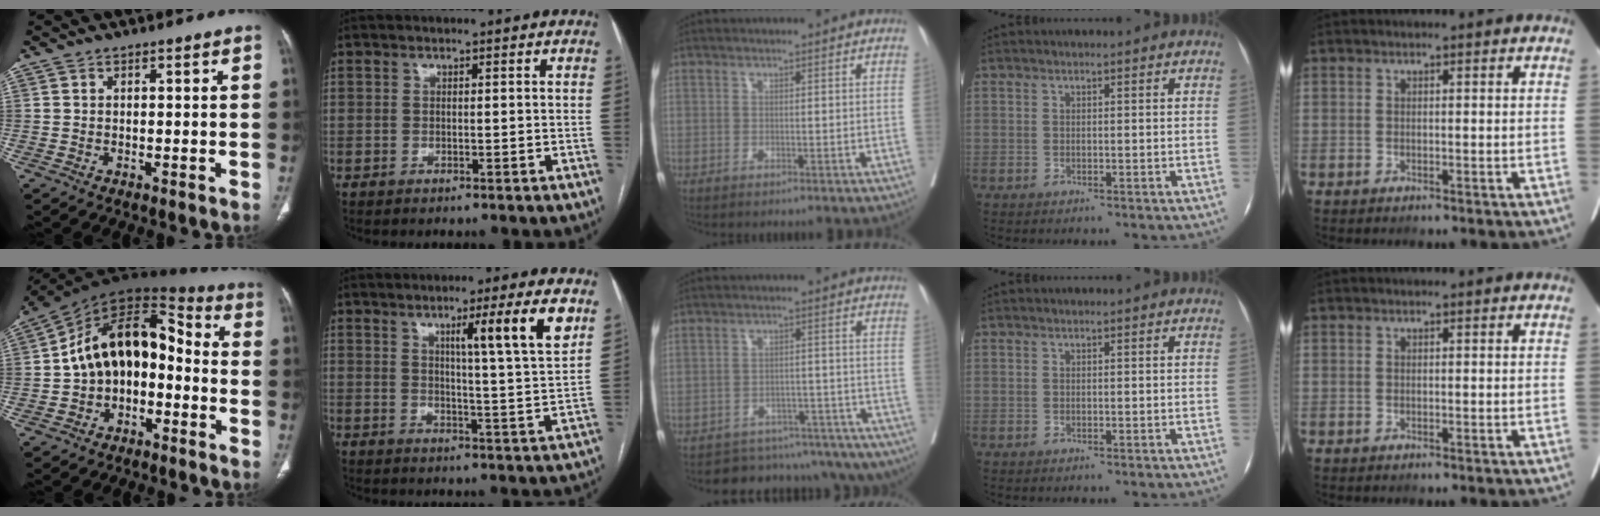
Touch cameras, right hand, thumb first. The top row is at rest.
{"thumb": {"total": 16.1, "force": [-2.3, 10.7, 11.8], "torque": [-0.156, 0.076, -0.047]}, "index": {"total": 10.0, "force": [4.9, -1.3, 8.7], "torque": [-0.125, -0.008, 0.073]}, "middle": {"total": 17.0, "force": [-15.4, 6.4, 3.3], "torque": [-0.030, 0.033, -0.178]}}